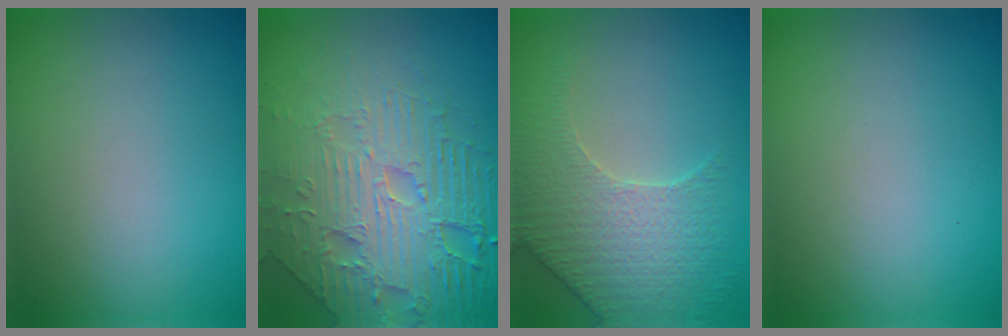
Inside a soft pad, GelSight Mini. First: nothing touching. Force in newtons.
{"total": 8.7, "press": 6.1, "slide": 6.2}
{"total": 4.3, "press": 4.2, "slide": 0.9}
{"total": 0.0}